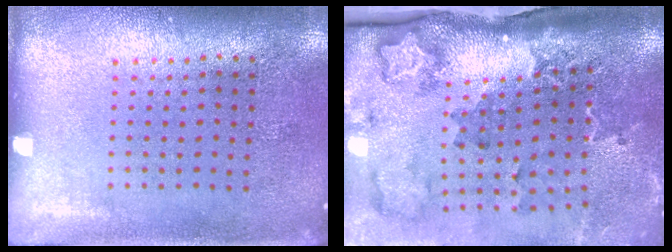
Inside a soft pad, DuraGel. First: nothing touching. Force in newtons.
{"total": 2.5, "press": 2.0, "slide": 1.6}